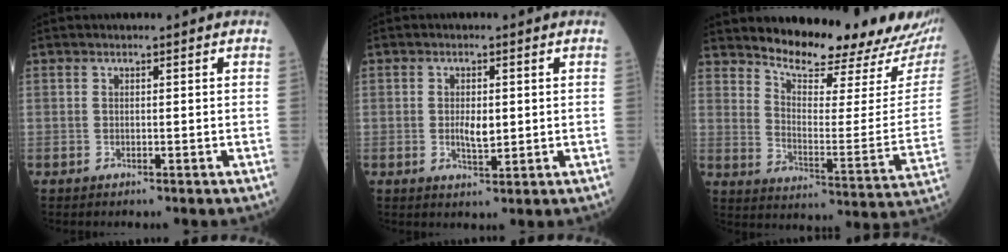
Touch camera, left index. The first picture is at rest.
{"total": 3.0, "force": [0.0, 1.2, 2.7], "torque": [-0.044, -0.004, 0.003]}
{"total": 20.0, "force": [18.6, 3.0, 6.8], "torque": [-0.085, -0.081, 0.241]}